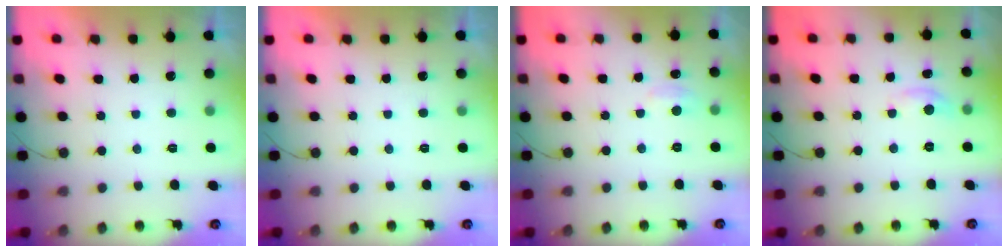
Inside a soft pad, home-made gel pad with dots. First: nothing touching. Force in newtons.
{"total": 0.0}
{"total": 3.0, "press": 3.0, "slide": 0.4}
{"total": 4.4, "press": 4.3, "slide": 0.5}